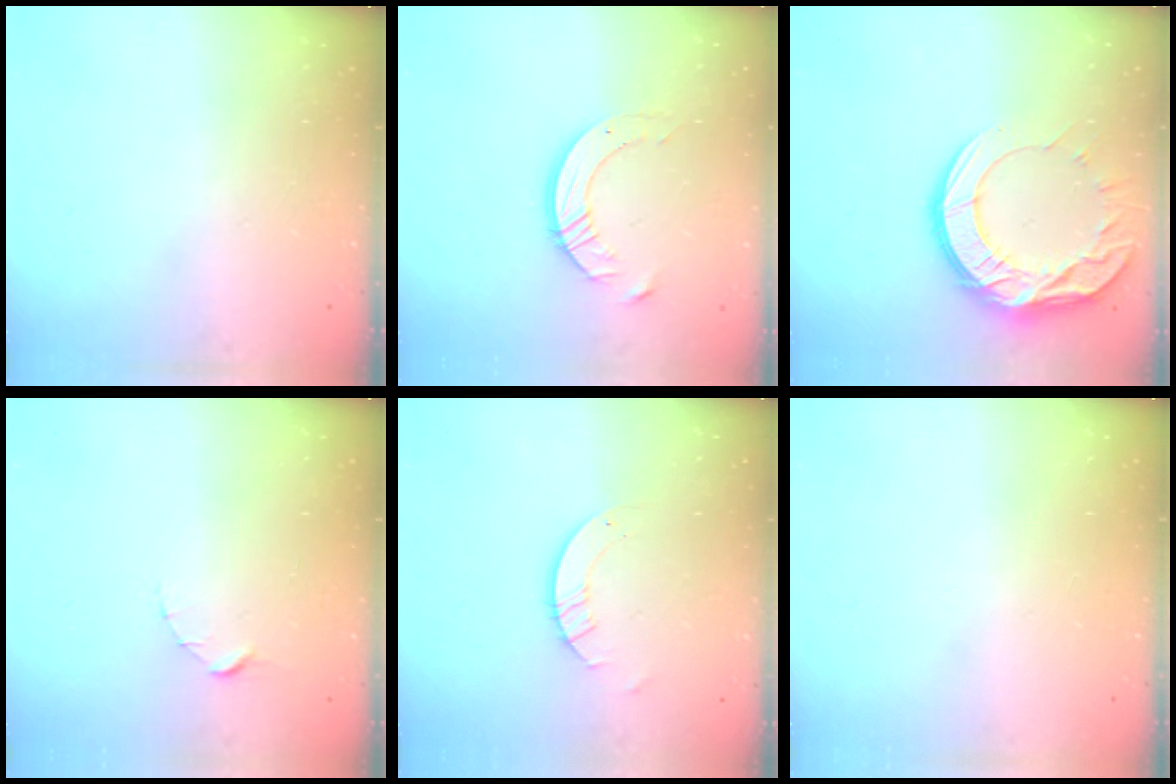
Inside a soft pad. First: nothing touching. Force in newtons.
{"total": 9.2, "press": 9.1, "slide": 0.8}
{"total": 15.6, "press": 15.5, "slide": 1.1}
{"total": 1.5, "press": 1.5, "slide": 0.2}
{"total": 3.2, "press": 3.2, "slide": 0.3}
{"total": 0.0}